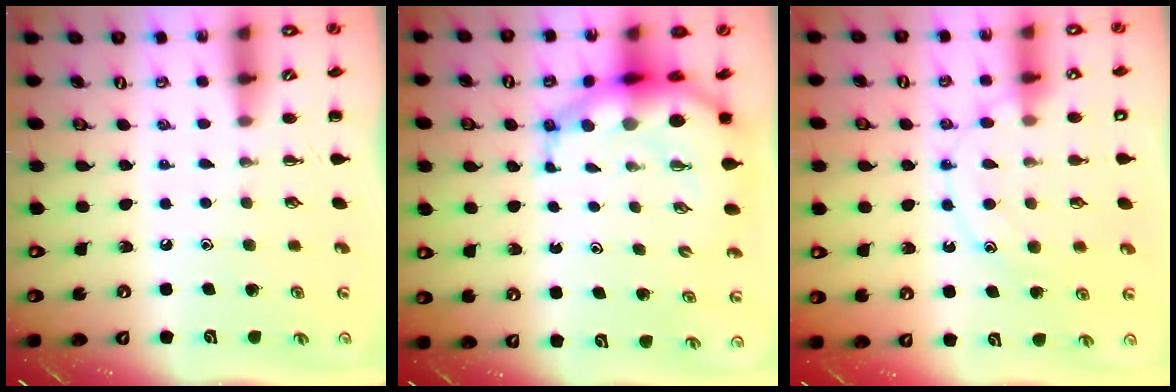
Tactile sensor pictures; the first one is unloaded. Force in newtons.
{"total": 8.5, "press": 8.2, "slide": 2.1}
{"total": 12.9, "press": 12.9, "slide": 0.6}